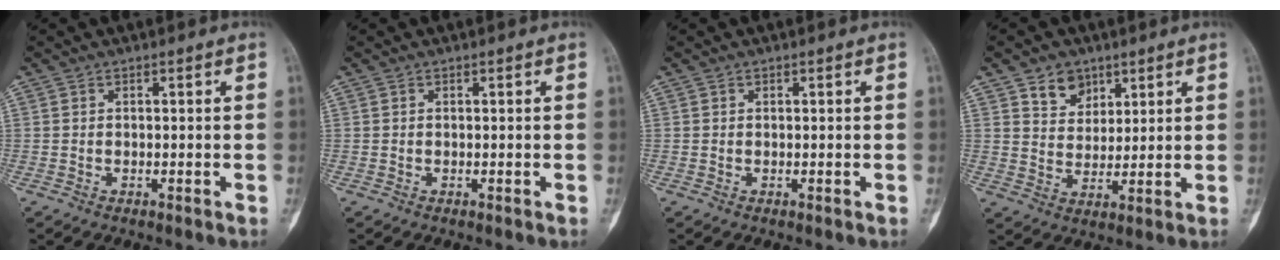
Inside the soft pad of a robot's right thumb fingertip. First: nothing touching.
{"total": 0.0}
{"total": 0.0}
{"total": 6.4, "force": [3.9, 4.7, 2.1], "torque": [-0.010, -0.024, 0.072]}